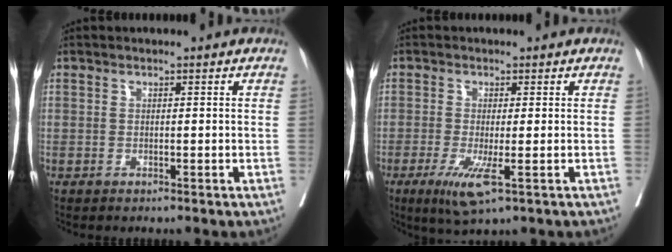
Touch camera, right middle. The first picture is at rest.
{"total": 5.4, "force": [-2.2, 0.5, 4.9], "torque": [-0.092, -0.017, -0.034]}